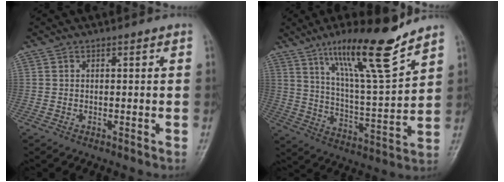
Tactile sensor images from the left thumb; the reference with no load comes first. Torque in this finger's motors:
{"motor_torque": [0.44, 0.31, 1.49, -1.28, 0.30]}